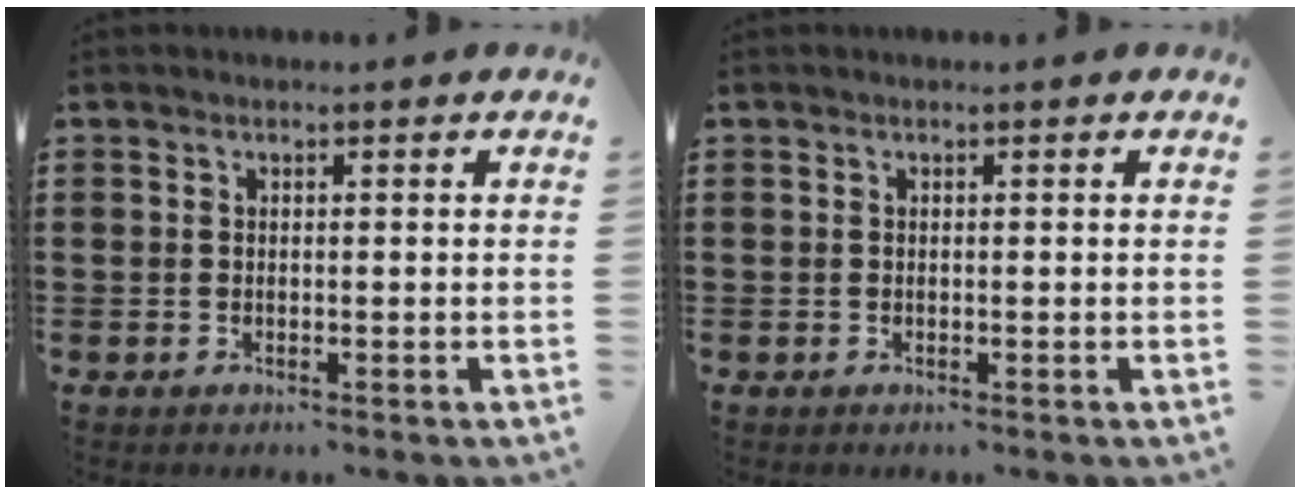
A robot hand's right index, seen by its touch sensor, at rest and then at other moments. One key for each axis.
{"total": 0.0}